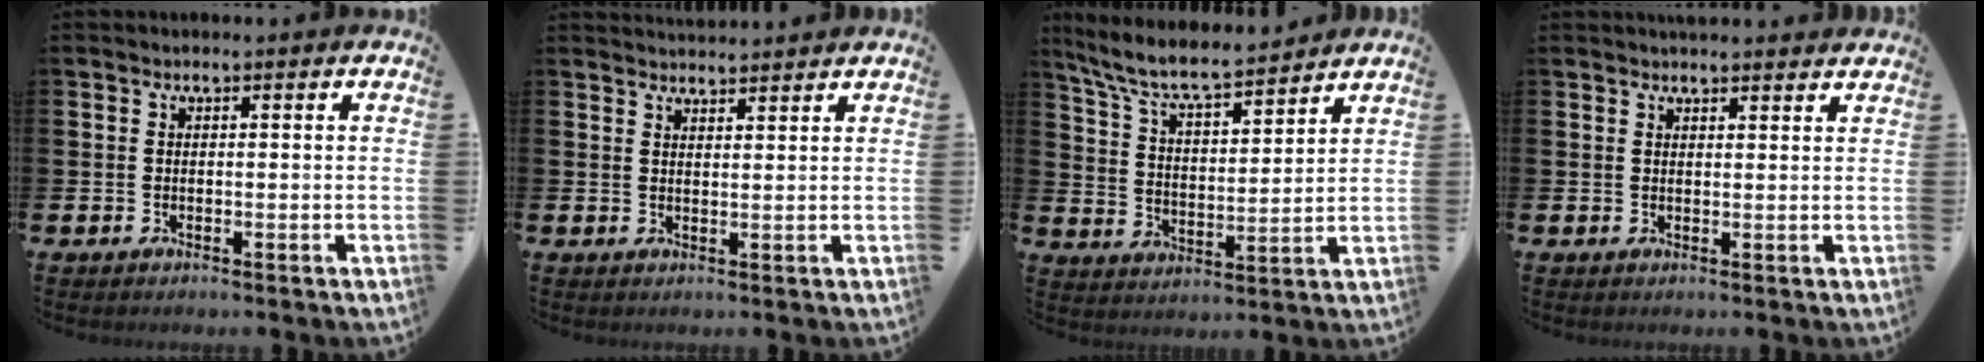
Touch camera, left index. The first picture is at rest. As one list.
[{"total": 2.6, "force": [2.6, 0.1, 0.0], "torque": [0.007, -0.017, 0.044]}, {"total": 7.8, "force": [7.3, 1.0, 2.7], "torque": [-0.082, -0.050, 0.126]}, {"total": 2.2, "force": [2.2, 0.1, 0.0], "torque": [0.009, -0.013, 0.038]}]